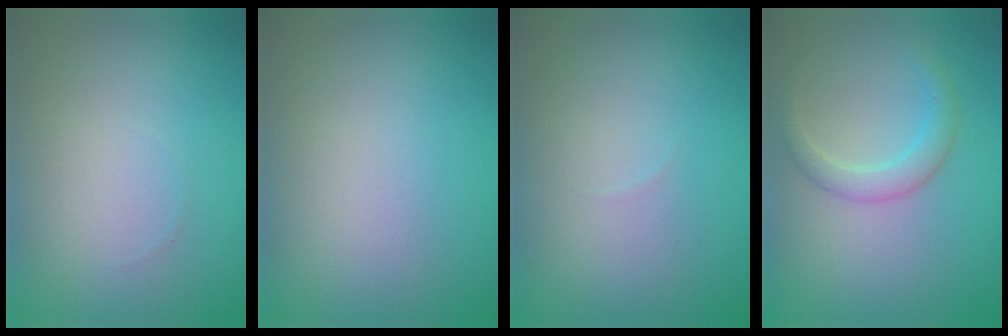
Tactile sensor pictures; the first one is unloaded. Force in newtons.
{"total": 0.0}
{"total": 0.0}
{"total": 2.3, "press": 2.2, "slide": 0.3}